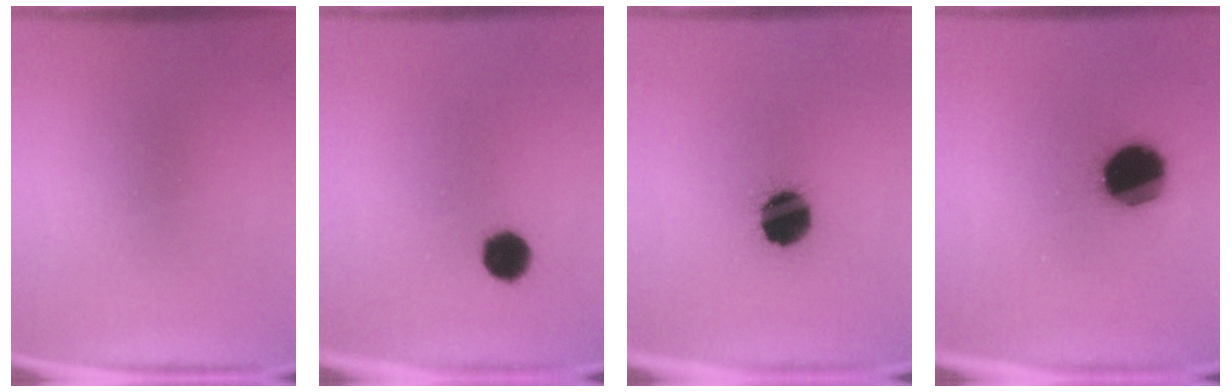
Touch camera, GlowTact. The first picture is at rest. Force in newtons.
{"total": 5.3}
{"total": 12.5}
{"total": 16.6}